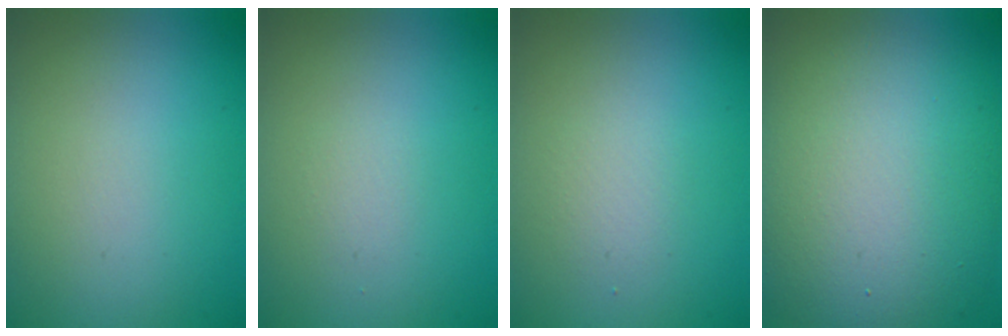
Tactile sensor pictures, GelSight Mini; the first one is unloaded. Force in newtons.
{"total": 0.0}
{"total": 1.4, "press": 1.4, "slide": 0.1}
{"total": 12.5, "press": 12.5, "slide": 1.0}